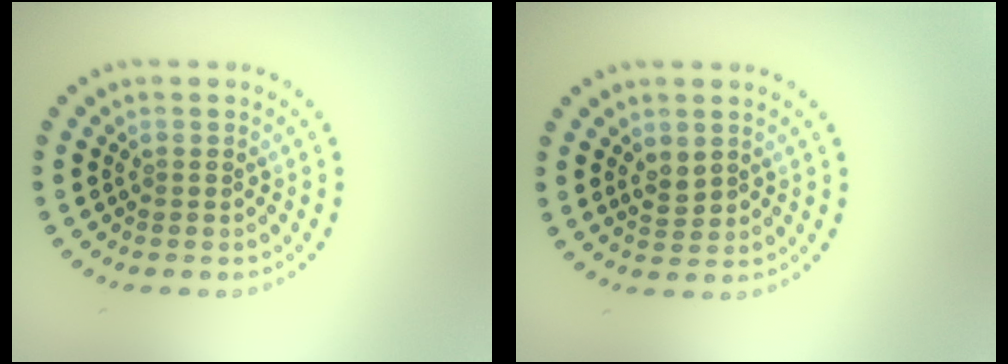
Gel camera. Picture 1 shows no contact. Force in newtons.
{"total": 1.6, "press": 1.5, "slide": 0.8}